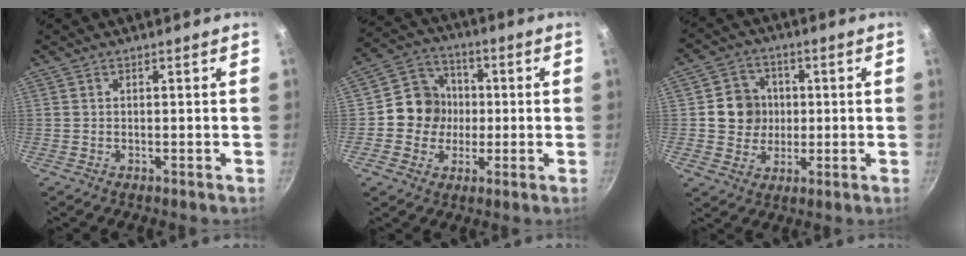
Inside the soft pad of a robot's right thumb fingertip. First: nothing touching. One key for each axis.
{"total": 10.2, "fx": -0.3, "fy": 9.5, "fz": 3.6, "tx": -0.018, "ty": 0.022, "tz": -0.025}
{"total": 8.4, "fx": 0.7, "fy": 7.8, "fz": 2.9, "tx": -0.011, "ty": 0.006, "tz": 0.008}